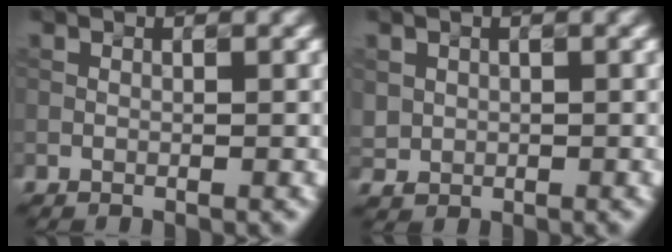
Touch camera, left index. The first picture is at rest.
{"total": 1.5, "force": [0.4, 1.4, -0.1], "torque": [-0.001, -0.002, 0.009]}